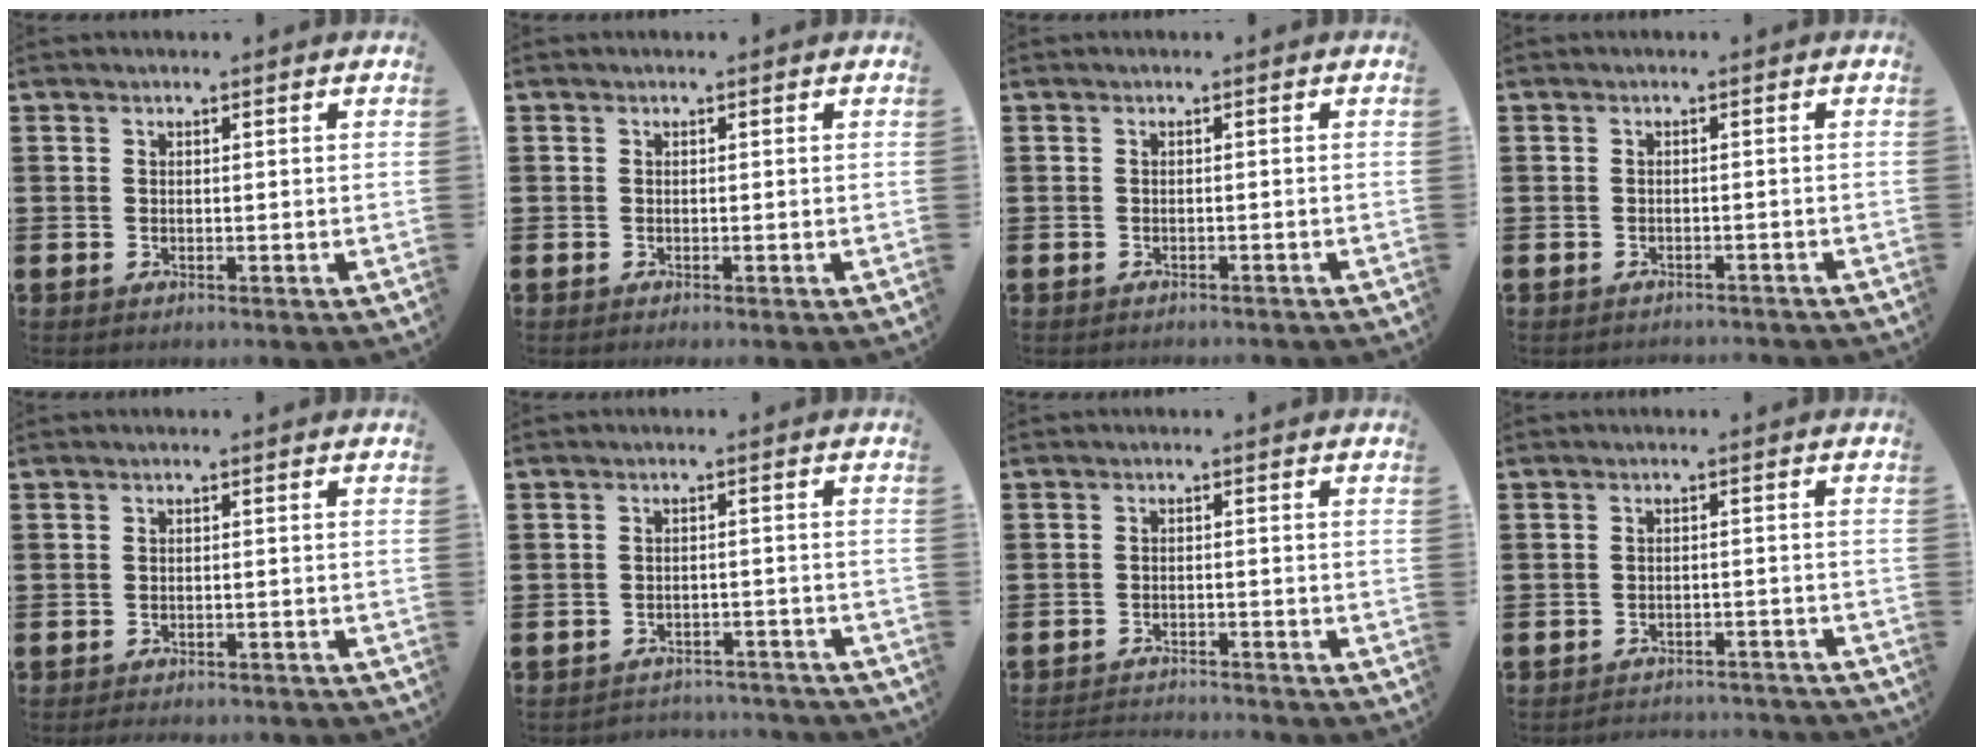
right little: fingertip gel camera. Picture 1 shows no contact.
{"total": 0.0}
{"total": 0.6, "force": [-0.6, 0.0, 0.0], "torque": [-0.001, -0.002, -0.011]}
{"total": 0.9, "force": [-0.9, 0.0, 0.0], "torque": [-0.003, 0.001, -0.020]}
{"total": 1.1, "force": [-1.1, 0.0, 0.0], "torque": [-0.004, 0.001, -0.022]}
{"total": 2.3, "force": [-2.3, 0.1, -0.2], "torque": [-0.003, 0.004, -0.050]}
{"total": 2.1, "force": [-2.1, -0.1, -0.1], "torque": [-0.003, 0.003, -0.045]}
{"total": 2.1, "force": [-2.1, 0.0, -0.1], "torque": [-0.004, 0.004, -0.046]}